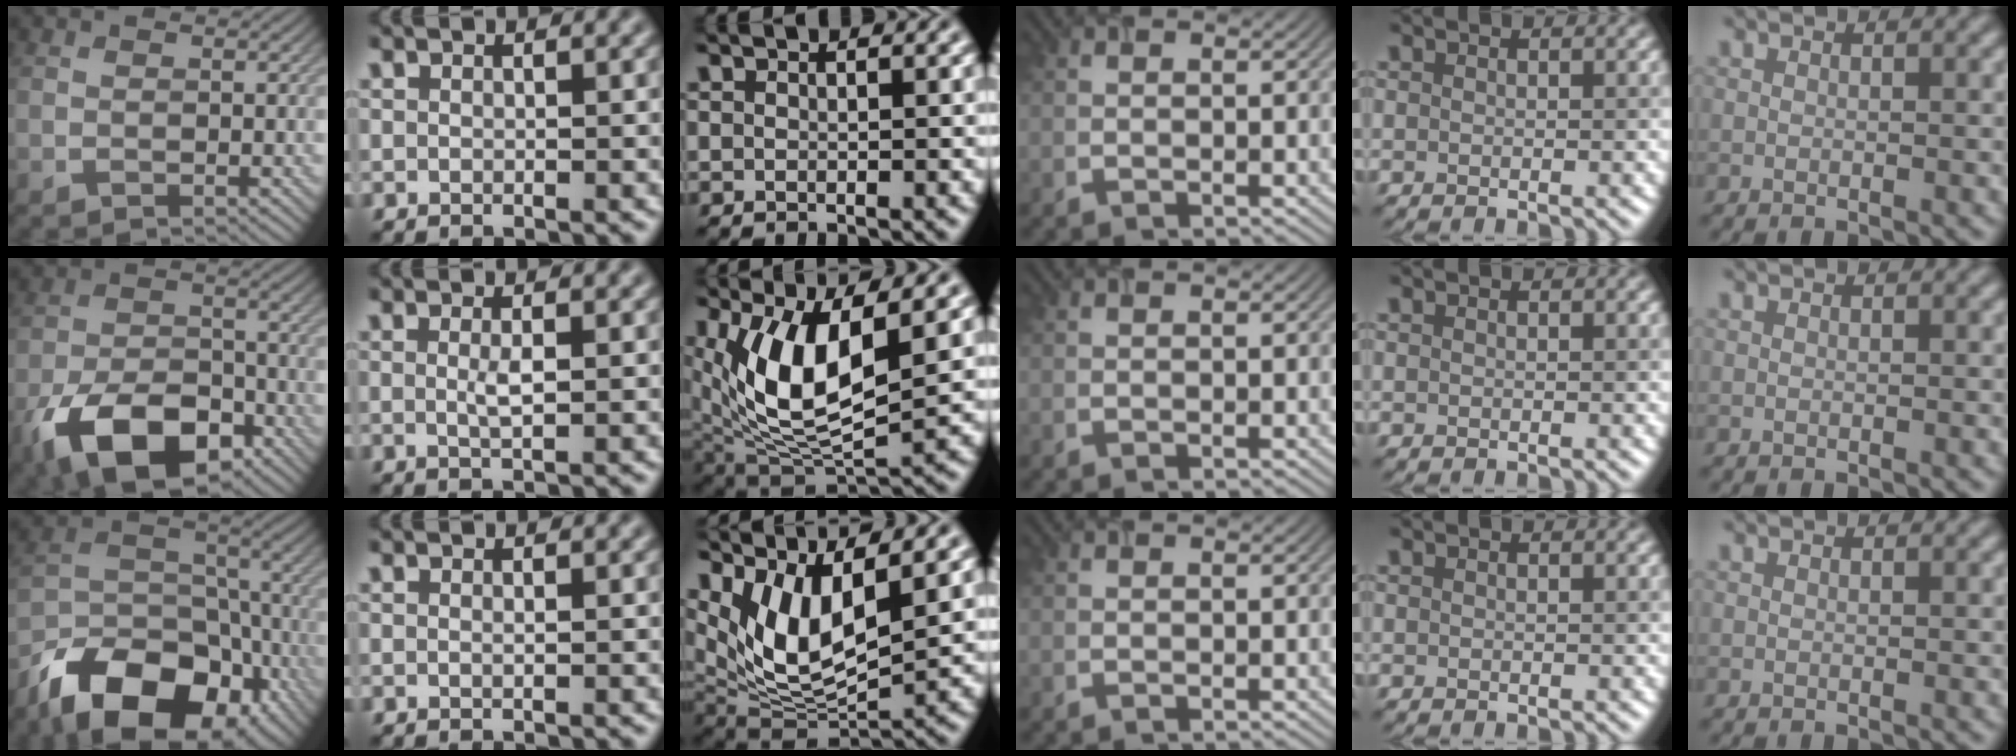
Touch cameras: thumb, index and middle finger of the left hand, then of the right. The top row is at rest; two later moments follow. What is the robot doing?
{"motion": "lift_and_place", "object": "timer"}